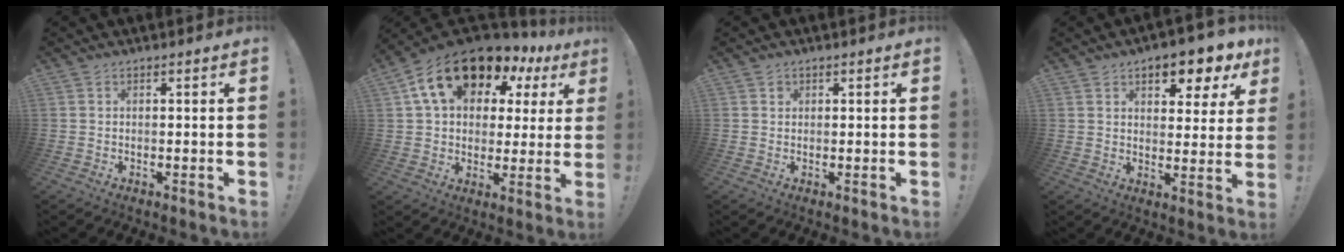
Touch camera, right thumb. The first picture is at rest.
{"total": 18.4, "force": [10.5, 10.8, 10.7], "torque": [-0.177, -0.055, 0.193]}
{"total": 1.1, "force": [0.6, 0.9, 0.0], "torque": [0.002, 0.000, 0.011]}
{"total": 8.3, "force": [5.2, 4.3, 4.8], "torque": [-0.048, -0.036, 0.087]}